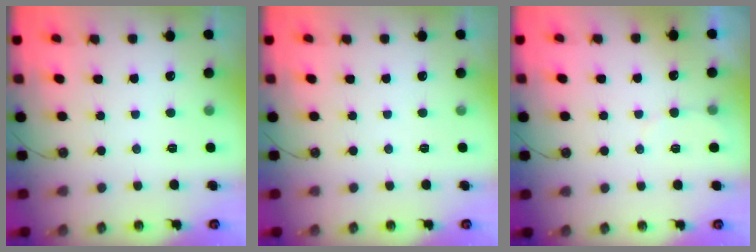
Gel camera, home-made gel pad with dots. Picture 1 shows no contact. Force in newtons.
{"total": 0.0}
{"total": 2.8, "press": 2.8, "slide": 0.3}